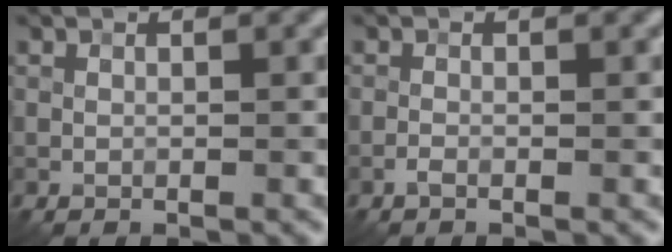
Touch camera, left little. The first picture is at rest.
{"total": 0.6, "force": [-0.4, 0.1, 0.4], "torque": [-0.010, 0.001, -0.010]}